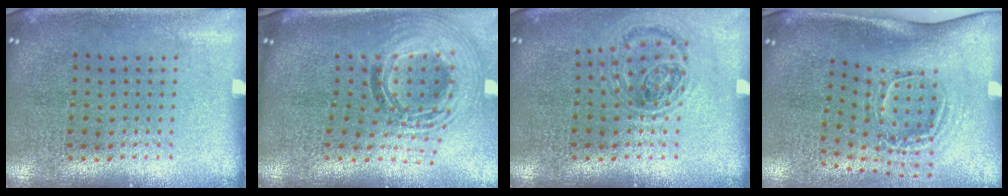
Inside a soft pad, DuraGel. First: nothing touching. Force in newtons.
{"total": 2.0, "press": 1.6, "slide": 1.2}
{"total": 0.9, "press": 0.9, "slide": 0.2}
{"total": 2.0, "press": 1.2, "slide": 1.6}